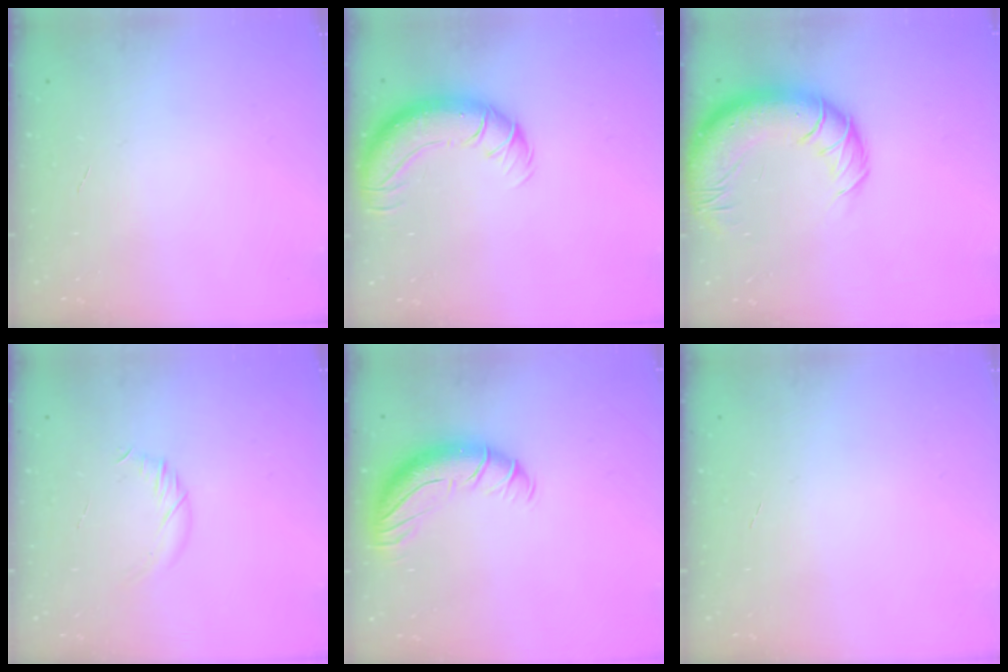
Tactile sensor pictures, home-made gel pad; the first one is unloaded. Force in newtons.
{"total": 12.0, "press": 11.7, "slide": 2.8}
{"total": 19.0, "press": 18.5, "slide": 4.4}
{"total": 4.0, "press": 3.9, "slide": 1.1}
{"total": 11.7, "press": 11.4, "slide": 2.4}
{"total": 0.0}